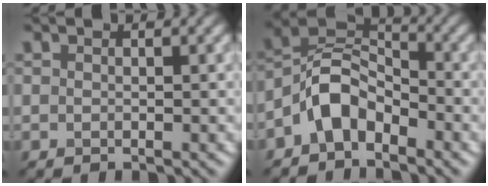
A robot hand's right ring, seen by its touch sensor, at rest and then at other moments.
{"total": 4.8, "force": [-2.9, 2.7, 2.7], "torque": [-0.045, 0.015, -0.065]}